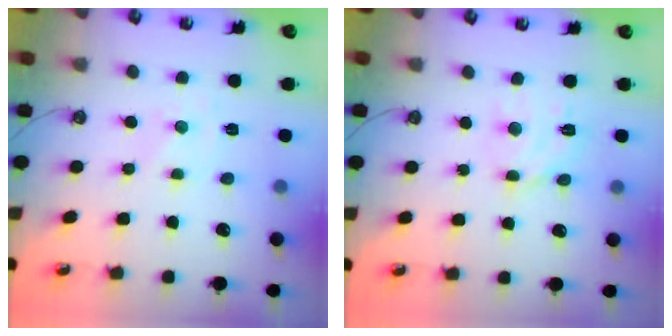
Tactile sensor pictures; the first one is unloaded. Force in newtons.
{"total": 9.7, "press": 9.6, "slide": 0.6}